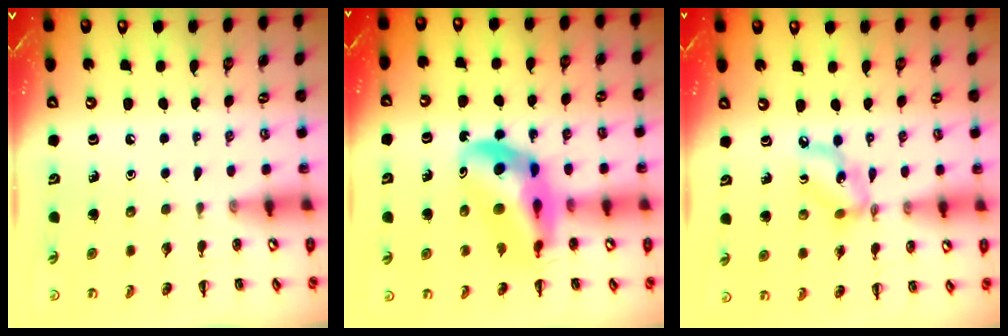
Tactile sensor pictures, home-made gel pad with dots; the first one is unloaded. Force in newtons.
{"total": 13.9, "press": 13.4, "slide": 3.9}
{"total": 7.1, "press": 6.9, "slide": 1.8}